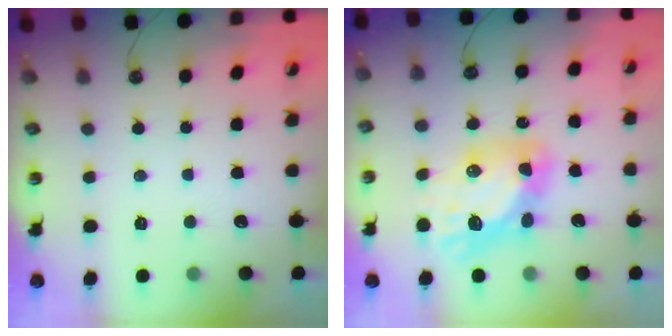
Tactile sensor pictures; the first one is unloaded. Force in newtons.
{"total": 13.9, "press": 13.8, "slide": 1.5}